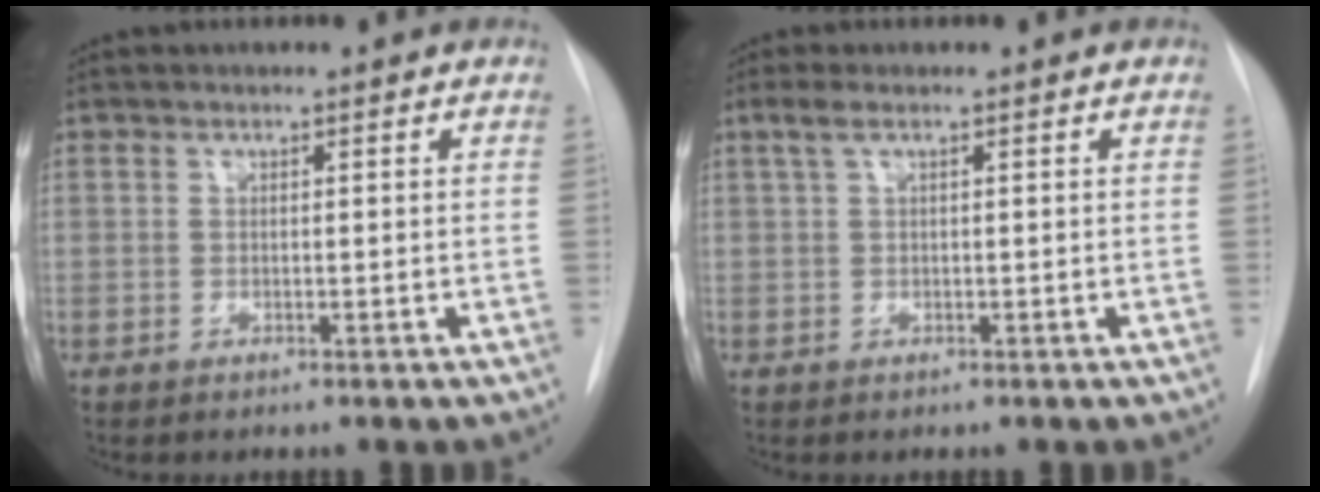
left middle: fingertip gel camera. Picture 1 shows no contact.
{"total": 1.7, "force": [0.9, 0.3, 1.5], "torque": [-0.043, 0.017, 0.022]}